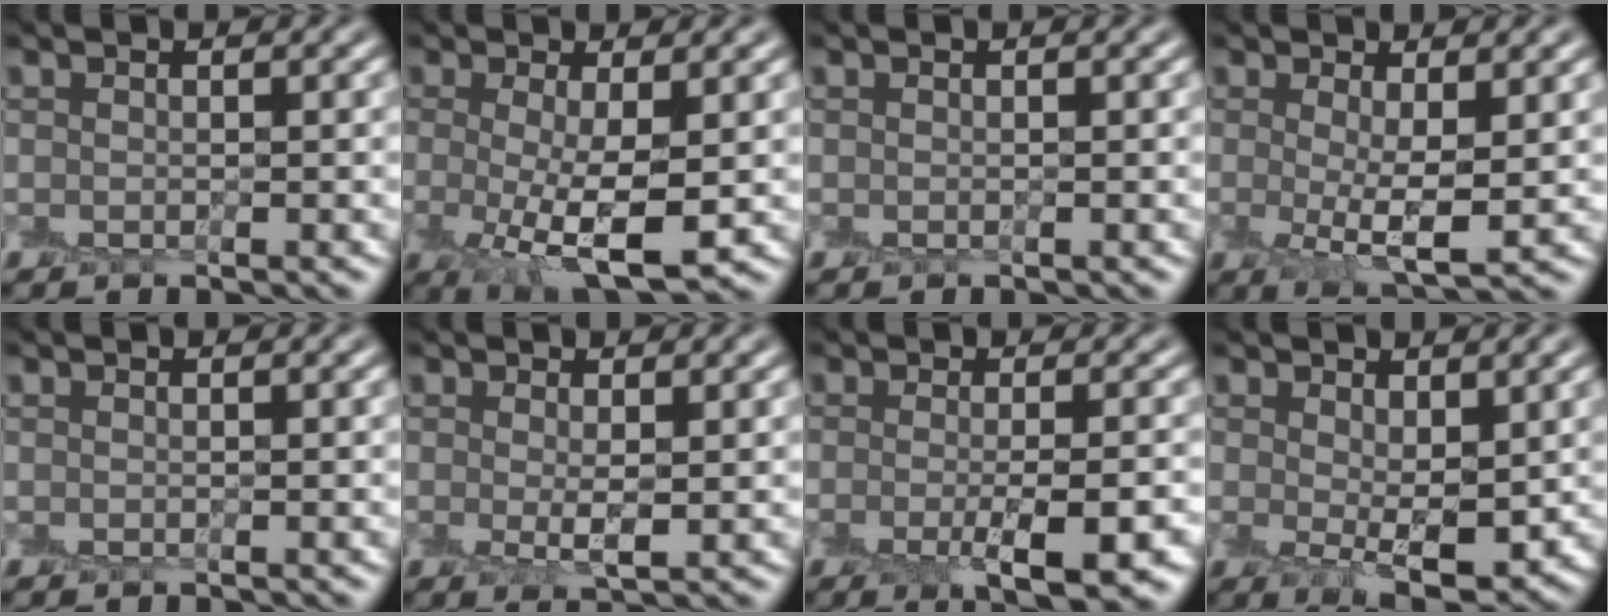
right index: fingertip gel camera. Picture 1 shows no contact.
{"total": 5.6, "force": [-0.5, 1.8, 5.3], "torque": [-0.104, -0.014, -0.004]}
{"total": 0.0}
{"total": 3.7, "force": [0.5, 1.0, 3.5], "torque": [-0.068, -0.012, 0.010]}
{"total": 0.0}
{"total": 1.6, "force": [0.2, 0.4, 1.6], "torque": [-0.035, -0.005, 0.006]}
{"total": 5.1, "force": [-1.9, 1.2, 4.5], "torque": [-0.080, -0.011, -0.028]}
{"total": 4.5, "force": [0.7, 2.1, 3.9], "torque": [-0.072, -0.014, 0.018]}